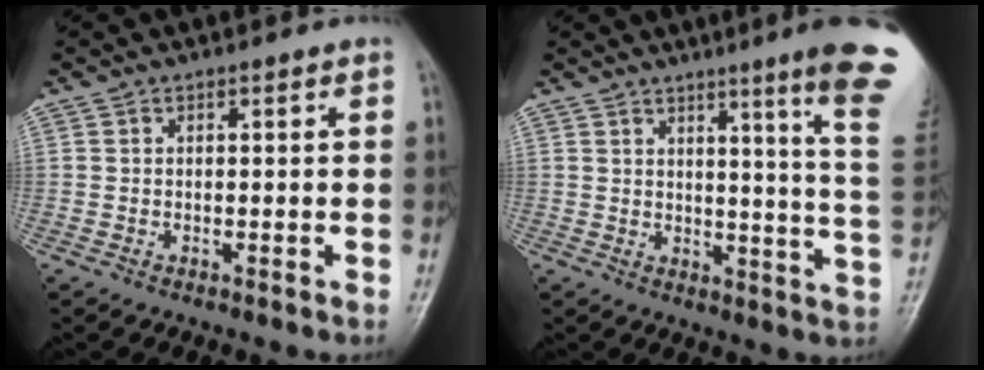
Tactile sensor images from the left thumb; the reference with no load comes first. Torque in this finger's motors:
{"motor_torque": [0.66, 0.40, 1.37, -1.41, 0.27]}